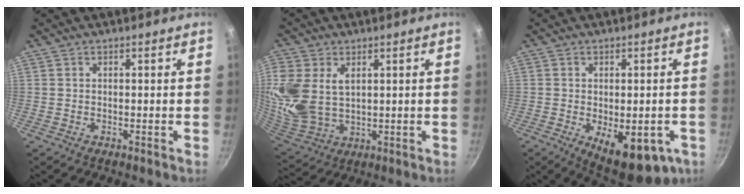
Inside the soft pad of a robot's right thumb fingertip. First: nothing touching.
{"total": 16.0, "force": [4.0, 11.2, 10.7], "torque": [-0.246, -0.010, 0.091]}
{"total": 13.9, "force": [-4.7, 6.5, 11.3], "torque": [-0.114, -0.006, -0.048]}